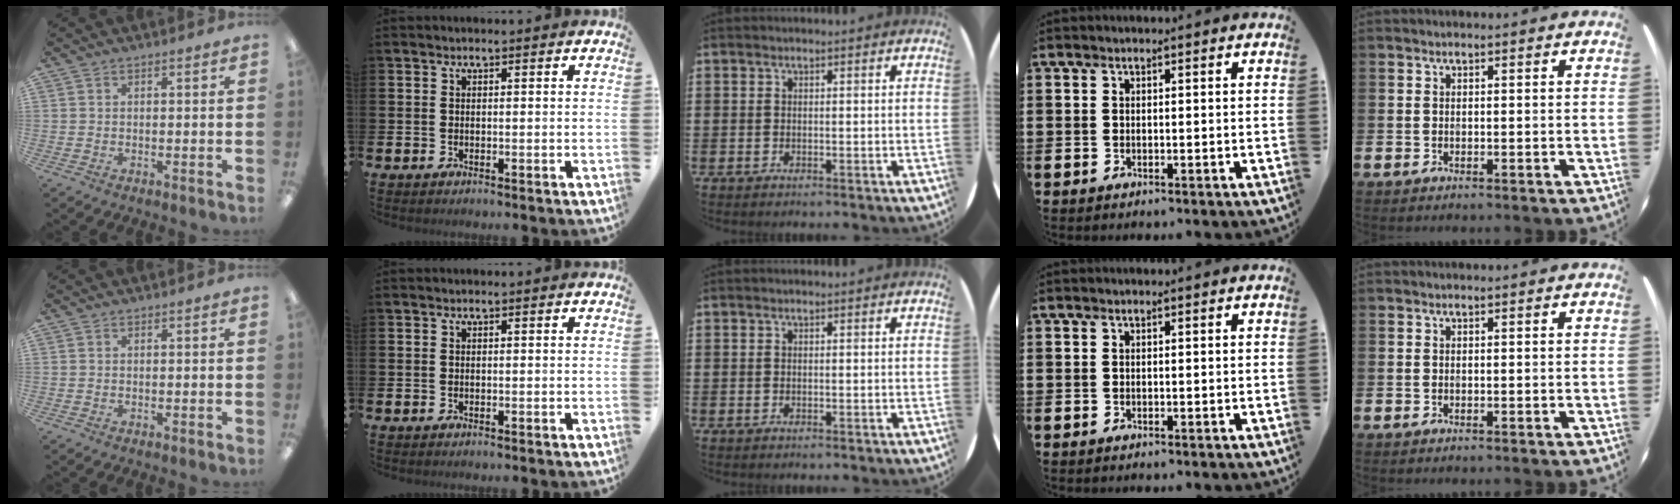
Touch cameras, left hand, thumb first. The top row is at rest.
{}